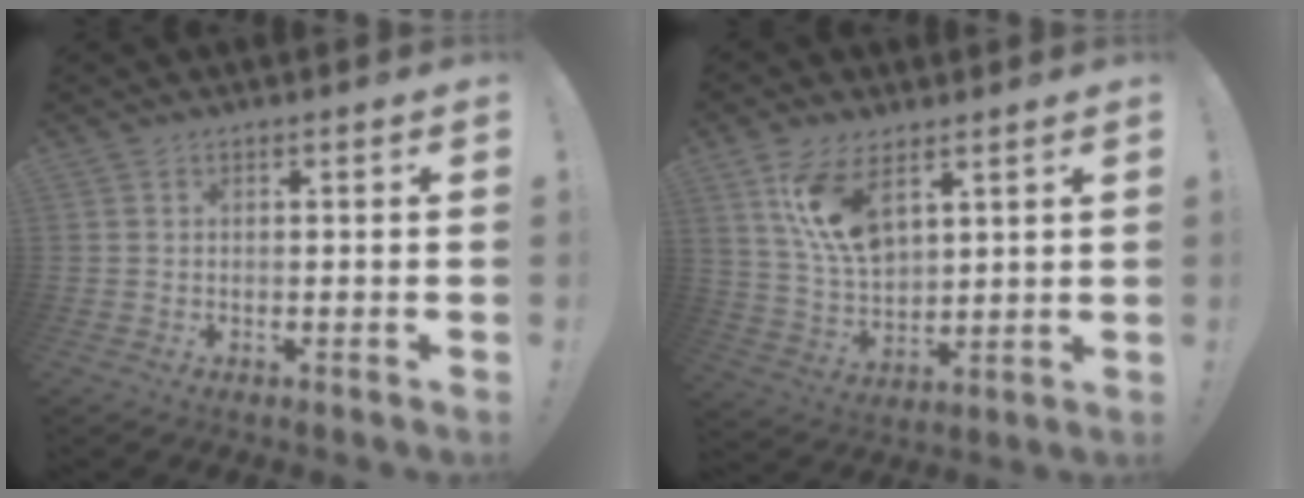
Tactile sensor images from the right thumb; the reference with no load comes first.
{"total": 13.2, "force": [7.1, 7.0, 8.6], "torque": [-0.174, -0.028, 0.134]}